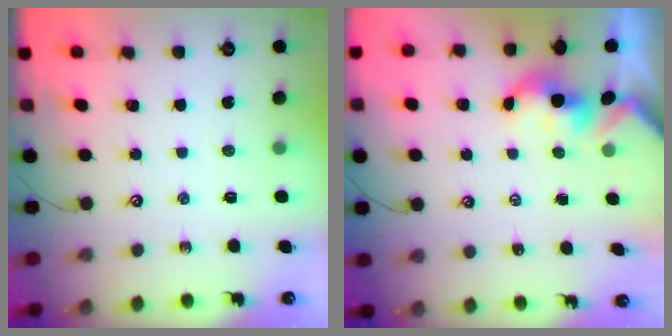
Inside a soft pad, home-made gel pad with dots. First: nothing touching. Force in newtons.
{"total": 1.6, "press": 1.5, "slide": 0.4}